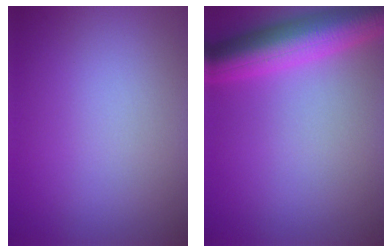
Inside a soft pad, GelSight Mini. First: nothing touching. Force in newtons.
{"total": 7.5, "press": 7.5, "slide": 0.3}